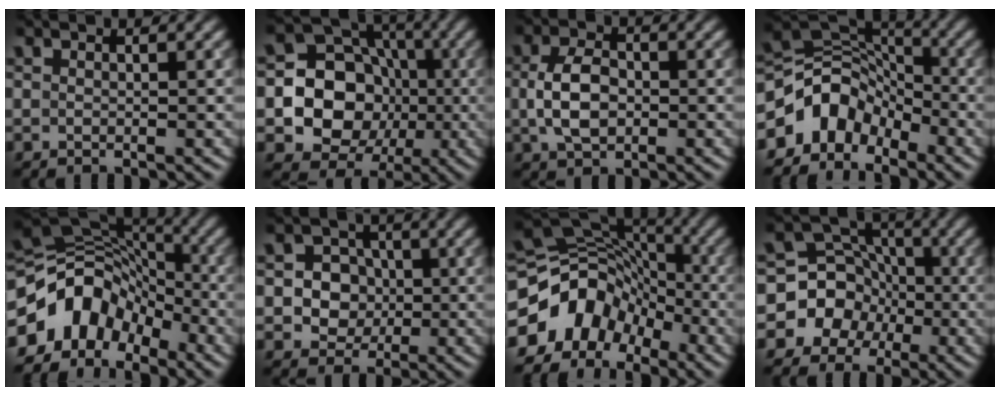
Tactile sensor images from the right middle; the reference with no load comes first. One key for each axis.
{"total": 11.8, "fx": -1.6, "fy": 10.5, "fz": 5.1, "tx": -0.076, "ty": -0.002, "tz": -0.054}
{"total": 4.4, "fx": -0.4, "fy": 2.9, "fz": 3.3, "tx": -0.068, "ty": -0.001, "tz": -0.009}
{"total": 6.3, "fx": -3.5, "fy": 4.5, "fz": 2.7, "tx": -0.037, "ty": 0.012, "tz": -0.081}
{"total": 9.3, "fx": -4.4, "fy": 6.6, "fz": 4.9, "tx": -0.079, "ty": 0.018, "tz": -0.099}
{"total": 5.6, "fx": -0.1, "fy": 5.2, "fz": 2.1, "tx": -0.015, "ty": 0.023, "tz": -0.019}
{"total": 9.4, "fx": -4.3, "fy": 7.2, "fz": 4.3, "tx": -0.084, "ty": 0.007, "tz": -0.092}
{"total": 7.0, "fx": -2.4, "fy": 6.4, "fz": 1.4, "tx": 0.003, "ty": 0.014, "tz": -0.072}